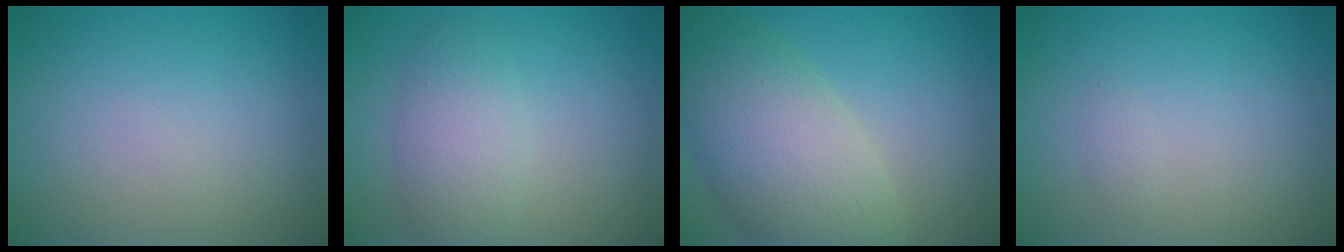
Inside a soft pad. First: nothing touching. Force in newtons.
{"total": 3.8, "press": 3.8, "slide": 0.1}
{"total": 8.4, "press": 8.4, "slide": 0.6}
{"total": 0.6, "press": 0.6, "slide": 0.0}